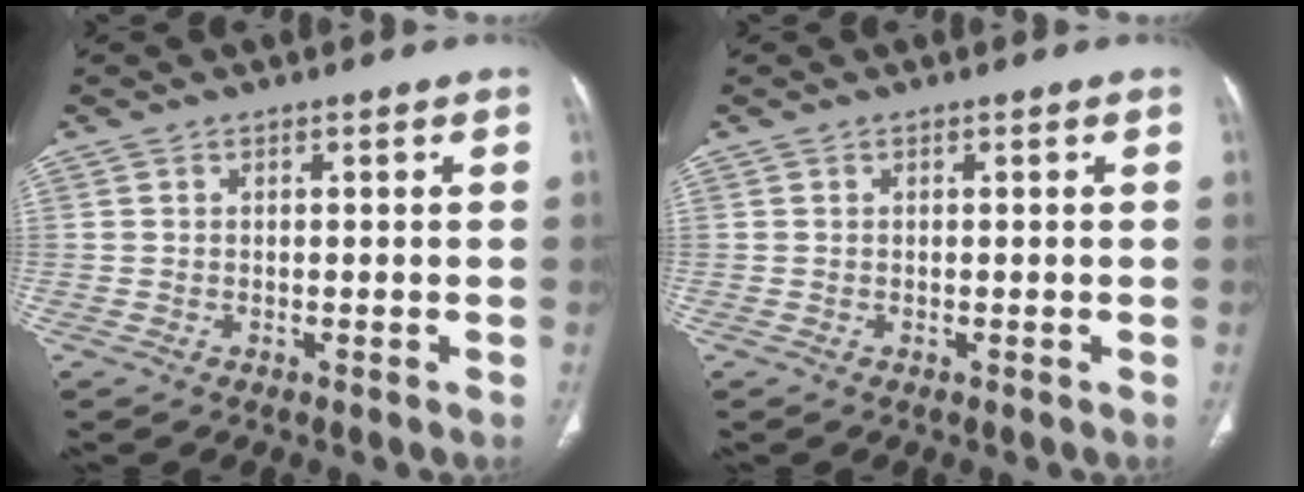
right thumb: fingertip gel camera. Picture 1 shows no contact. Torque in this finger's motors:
{"motor_torque": [-0.12, 0.12, -0.02, 0.33, 0.02]}